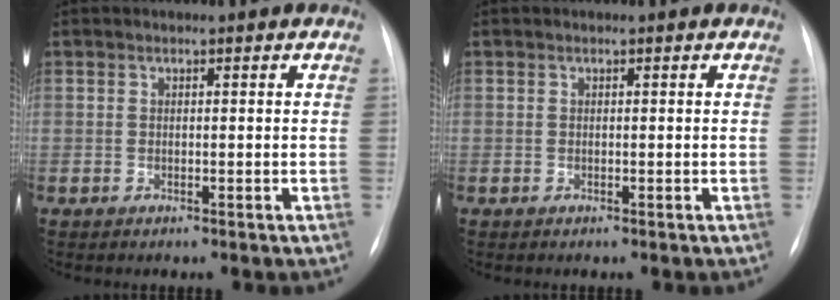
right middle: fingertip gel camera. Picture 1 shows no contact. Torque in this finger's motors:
{"motor_torque": [-0.01, -0.01, 0.00, 0.00]}